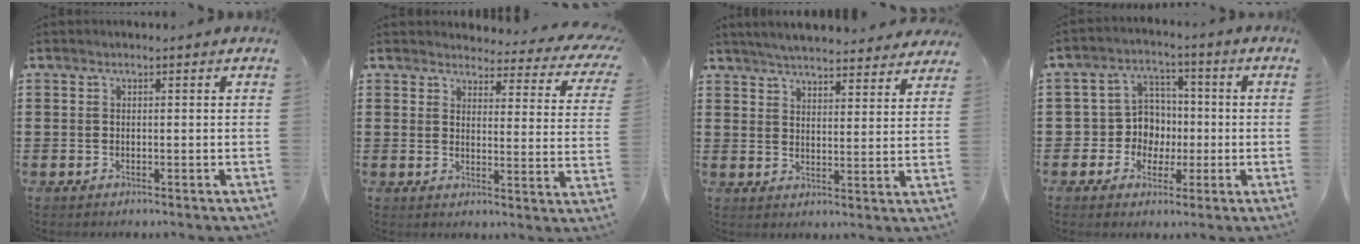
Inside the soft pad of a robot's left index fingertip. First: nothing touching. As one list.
[{"total": 3.6, "force": [3.4, 0.7, 1.1], "torque": [-0.033, -0.027, 0.054]}, {"total": 5.1, "force": [5.0, -0.1, 0.9], "torque": [-0.038, -0.026, 0.089]}, {"total": 6.6, "force": [-0.4, 6.4, 1.7], "torque": [-0.057, 0.015, -0.004]}]